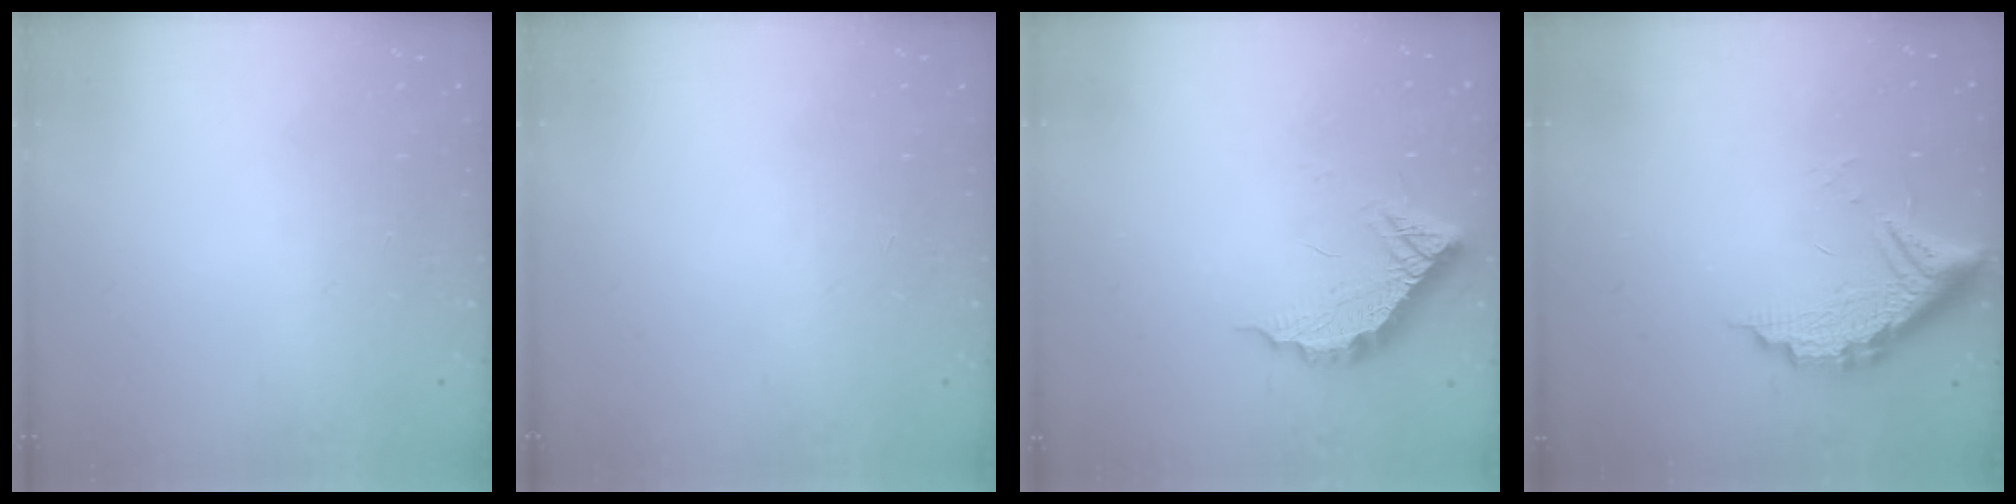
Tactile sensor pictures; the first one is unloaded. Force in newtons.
{"total": 0.0}
{"total": 12.0, "press": 12.0, "slide": 0.7}
{"total": 11.7, "press": 11.6, "slide": 1.2}